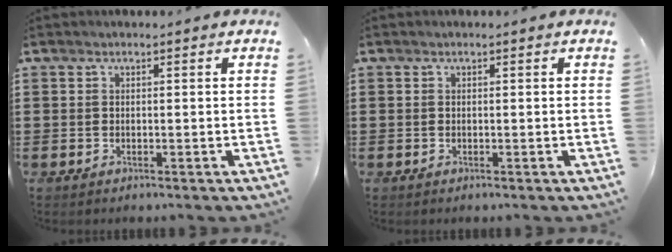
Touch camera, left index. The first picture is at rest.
{"total": 0.0}